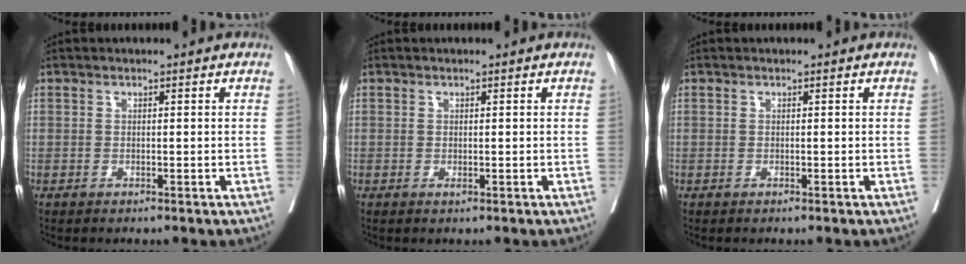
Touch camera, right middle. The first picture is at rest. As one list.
[{"total": 0.0}, {"total": 0.0}]